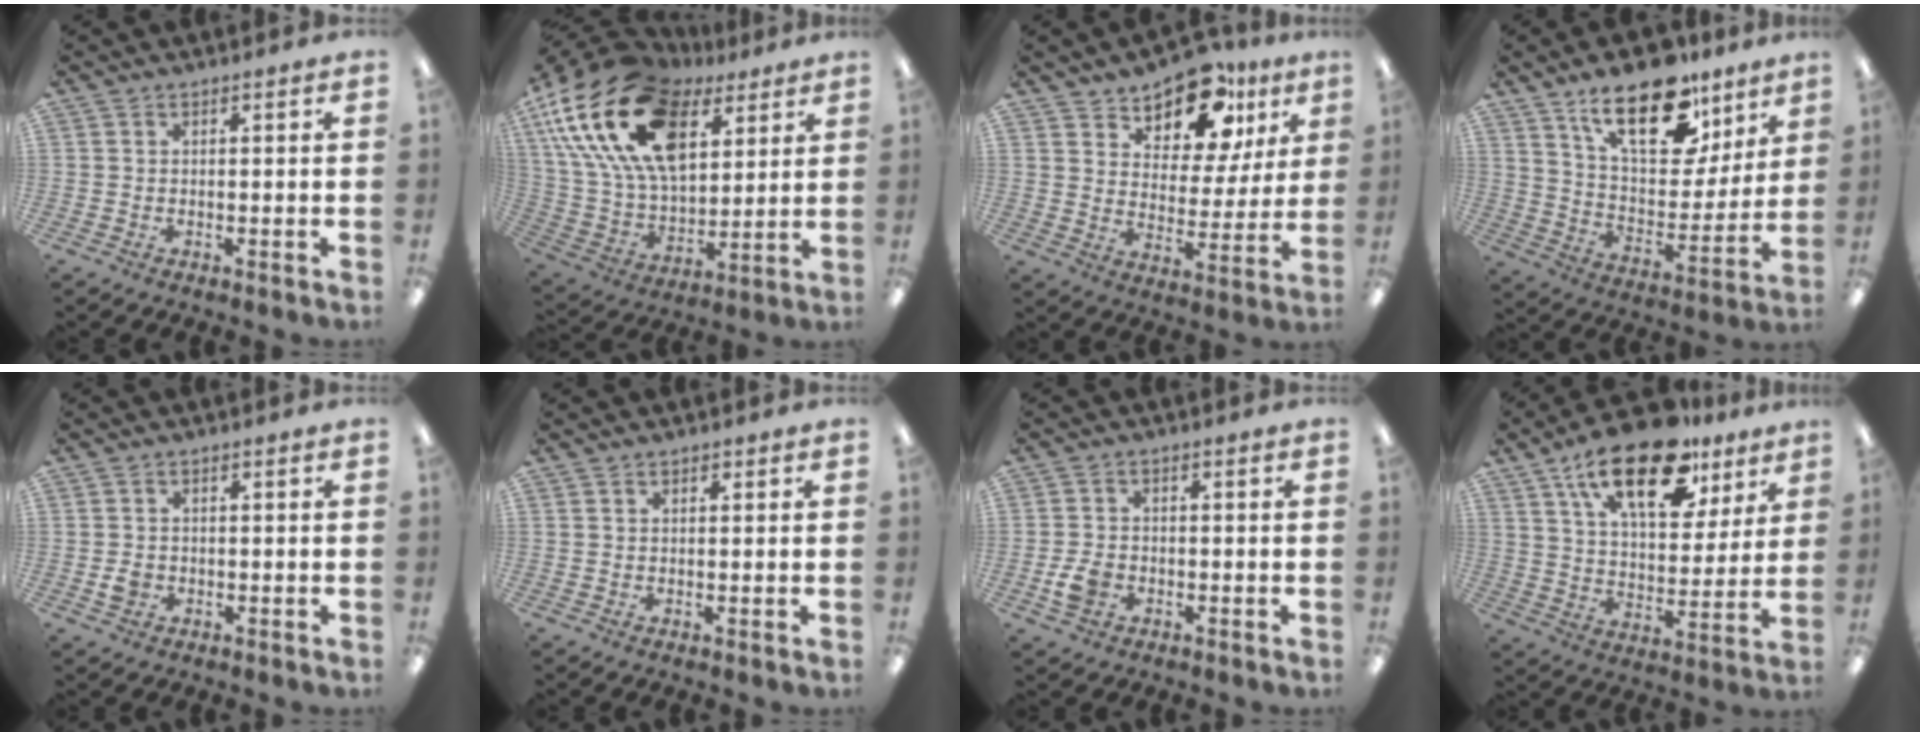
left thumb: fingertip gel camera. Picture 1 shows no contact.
{"total": 25.4, "force": [11.9, 14.8, 16.8], "torque": [-0.343, -0.047, 0.212]}
{"total": 13.5, "force": [10.6, 6.4, 5.4], "torque": [-0.087, -0.069, 0.191]}
{"total": 22.6, "force": [14.1, 10.6, 14.1], "torque": [-0.220, -0.076, 0.242]}
{"total": 2.4, "force": [-0.6, 2.1, 1.2], "torque": [-0.011, 0.000, -0.013]}
{"total": 1.0, "force": [0.6, 0.7, 0.5], "torque": [-0.002, -0.002, 0.009]}
{"total": 4.7, "force": [-1.6, 3.5, 2.7], "torque": [-0.054, 0.006, -0.029]}
{"total": 21.6, "force": [13.0, 10.1, 13.9], "torque": [-0.213, -0.063, 0.218]}